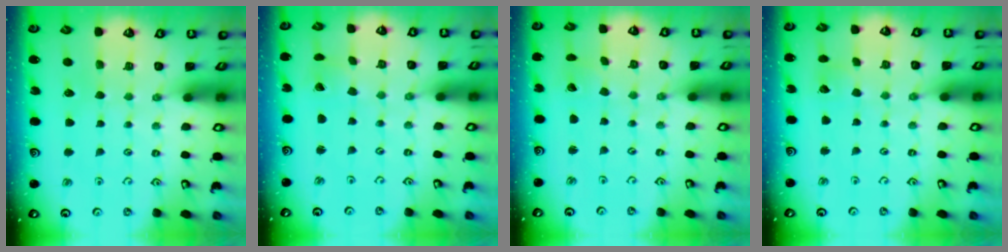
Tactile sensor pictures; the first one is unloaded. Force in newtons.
{"total": 1.2, "press": 1.2, "slide": 0.4}
{"total": 0.9, "press": 0.9, "slide": 0.1}
{"total": 4.2, "press": 4.1, "slide": 0.5}